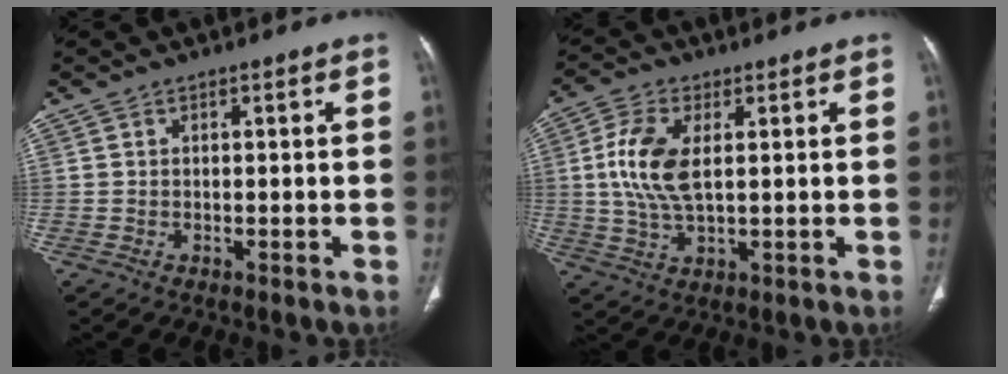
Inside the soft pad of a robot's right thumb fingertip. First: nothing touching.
{"total": 9.7, "force": [1.6, 4.8, 8.2], "torque": [-0.182, -0.002, 0.032]}